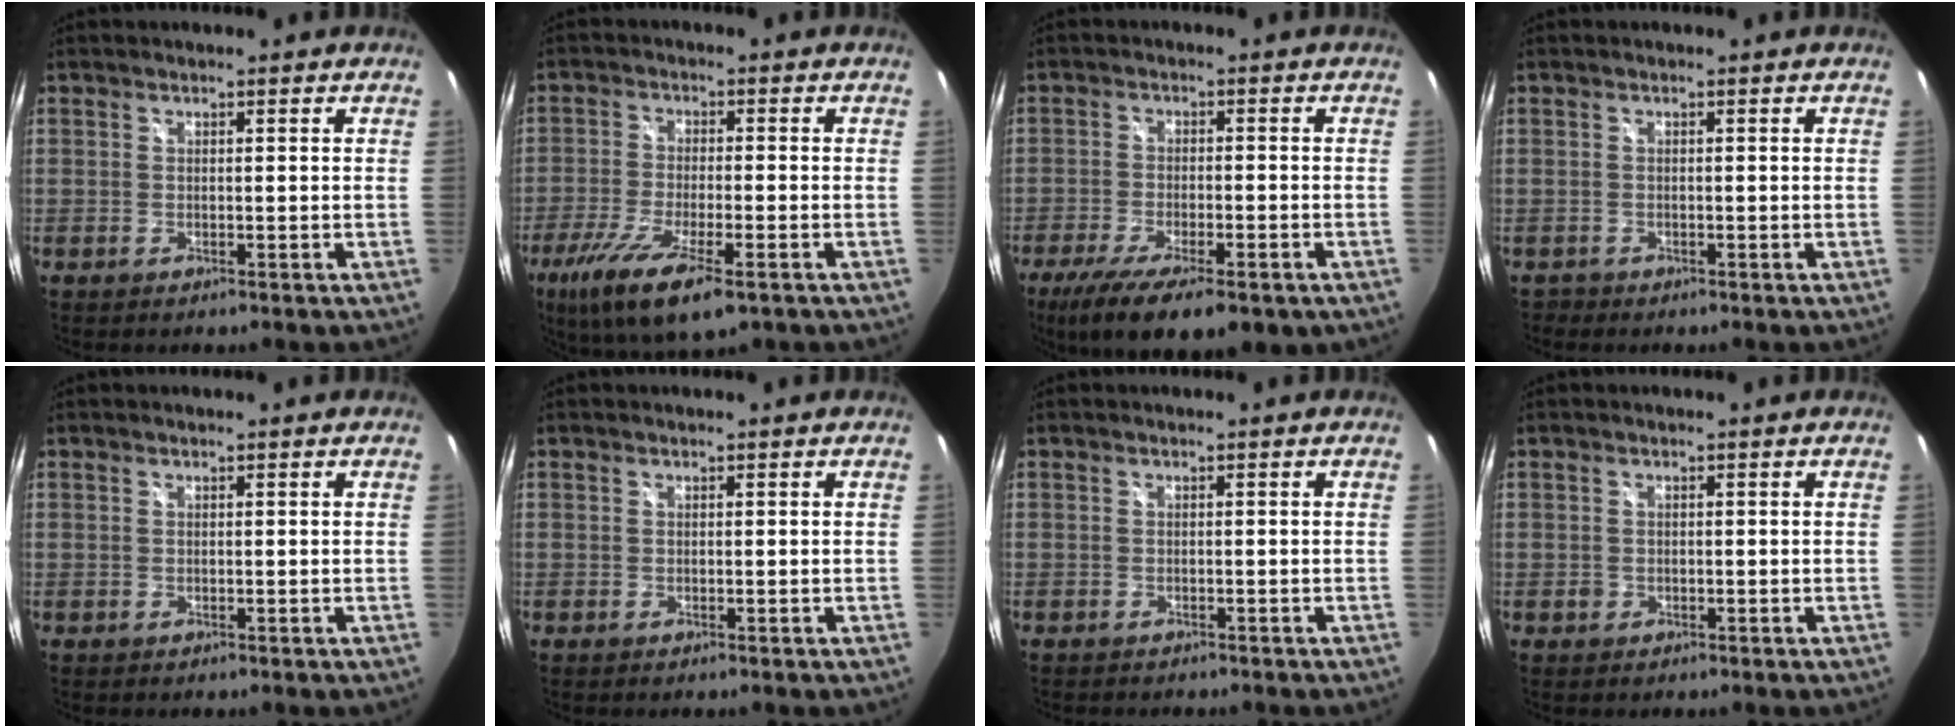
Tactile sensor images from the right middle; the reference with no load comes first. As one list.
[{"total": 13.4, "force": [-7.8, 3.4, 10.3], "torque": [-0.215, -0.051, -0.141]}, {"total": 15.7, "force": [-10.3, 5.3, 10.7], "torque": [-0.212, -0.057, -0.158]}, {"total": 0.8, "force": [-0.7, 0.4, -0.1], "torque": [-0.002, -0.002, -0.015]}, {"total": 0.0}, {"total": 0.0}, {"total": 1.7, "force": [-1.6, 0.5, 0.4], "torque": [-0.012, -0.011, -0.024]}, {"total": 1.0, "force": [-0.4, 0.9, 0.2], "torque": [-0.004, -0.001, -0.006]}]